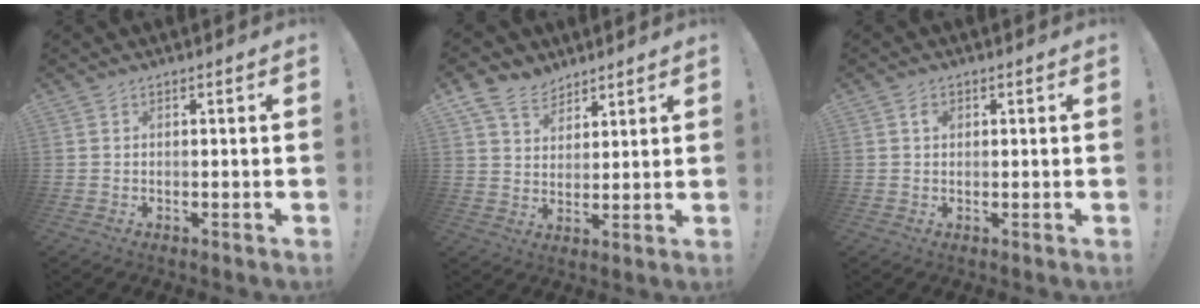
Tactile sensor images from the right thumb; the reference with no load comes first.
{"total": 8.7, "force": [6.4, 5.3, 2.4], "torque": [-0.050, -0.037, 0.128]}
{"total": 1.5, "force": [0.5, 1.1, 0.8], "torque": [-0.009, 0.003, 0.006]}